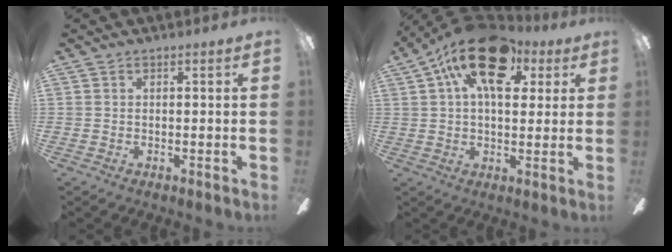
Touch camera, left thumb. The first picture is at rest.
{"total": 18.7, "force": [8.8, 9.6, 13.4], "torque": [-0.204, -0.022, 0.149]}